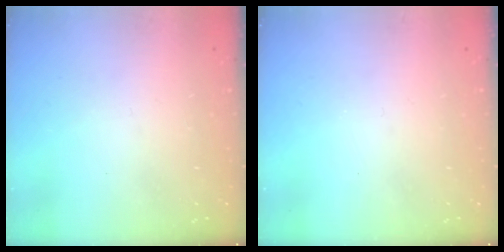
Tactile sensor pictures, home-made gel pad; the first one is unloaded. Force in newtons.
{"total": 0.0}